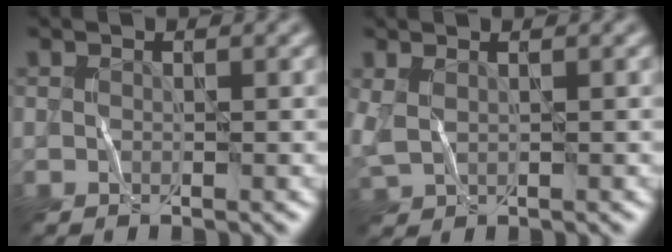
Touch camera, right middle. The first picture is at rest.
{"total": 1.8, "force": [0.6, 1.1, 1.3], "torque": [-0.043, 0.002, 0.018]}